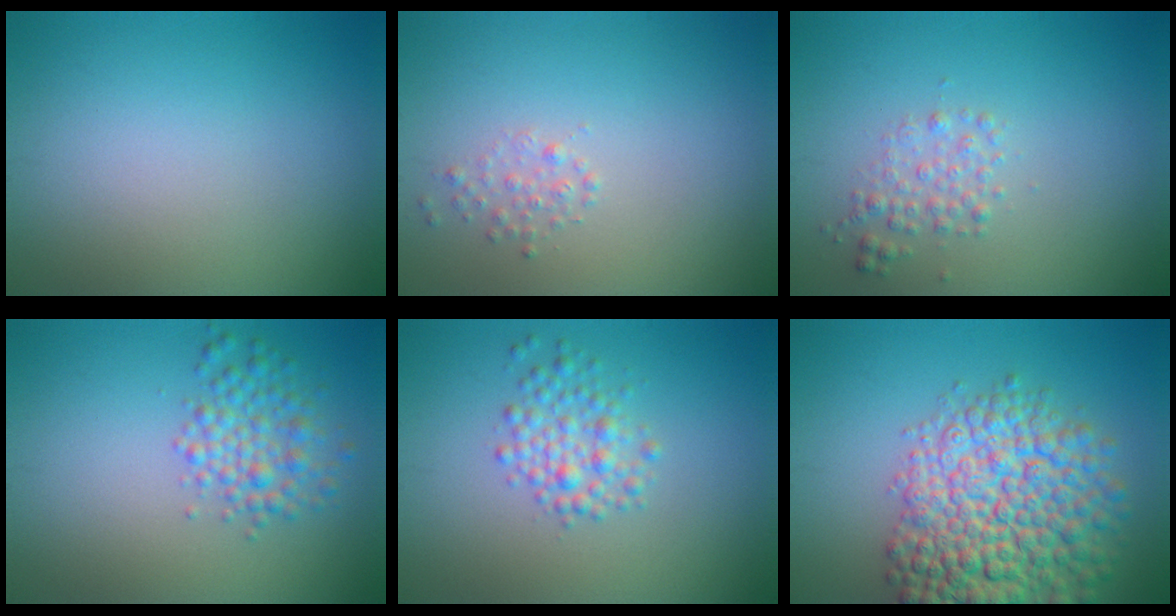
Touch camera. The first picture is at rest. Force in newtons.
{"total": 1.0, "press": 1.0, "slide": 0.1}
{"total": 1.7, "press": 1.7, "slide": 0.1}
{"total": 3.2, "press": 3.2, "slide": 0.0}
{"total": 2.6, "press": 2.6, "slide": 0.0}
{"total": 10.3, "press": 10.3, "slide": 0.4}